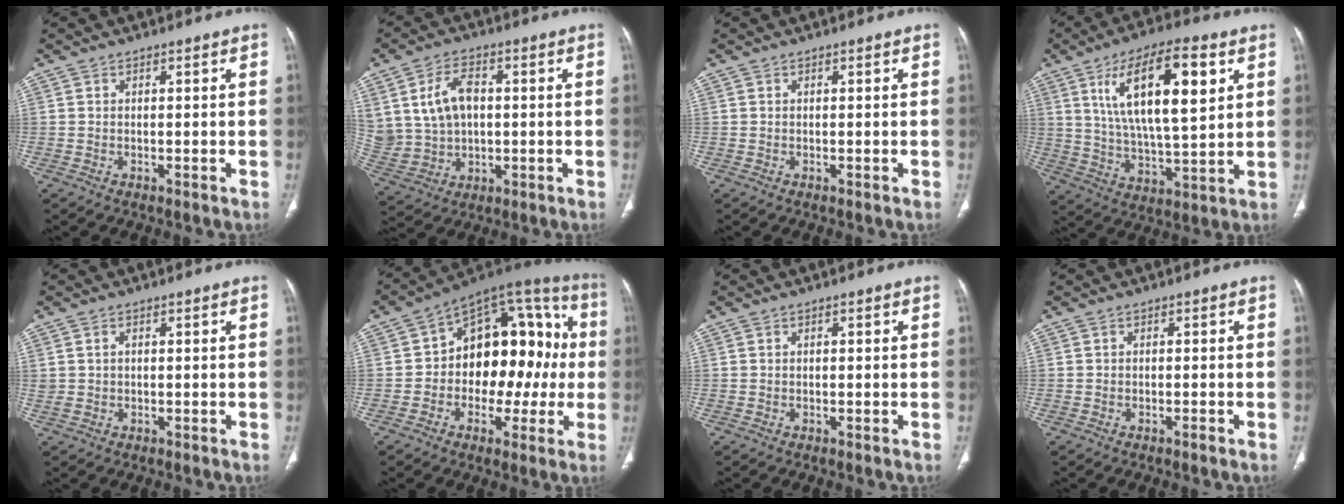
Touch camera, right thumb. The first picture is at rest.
{"total": 9.5, "force": [1.8, 6.3, 6.8], "torque": [-0.127, 0.002, 0.048]}
{"total": 0.0}
{"total": 19.1, "force": [6.9, 6.7, 16.5], "torque": [-0.268, -0.019, 0.120]}
{"total": 1.8, "force": [0.5, 1.3, 1.2], "torque": [-0.027, 0.002, 0.016]}
{"total": 21.4, "force": [-0.3, 13.5, 16.6], "torque": [-0.186, 0.055, -0.007]}
{"total": 0.0}
{"total": 0.7, "force": [-0.5, 0.2, 0.5], "torque": [-0.010, 0.001, -0.010]}